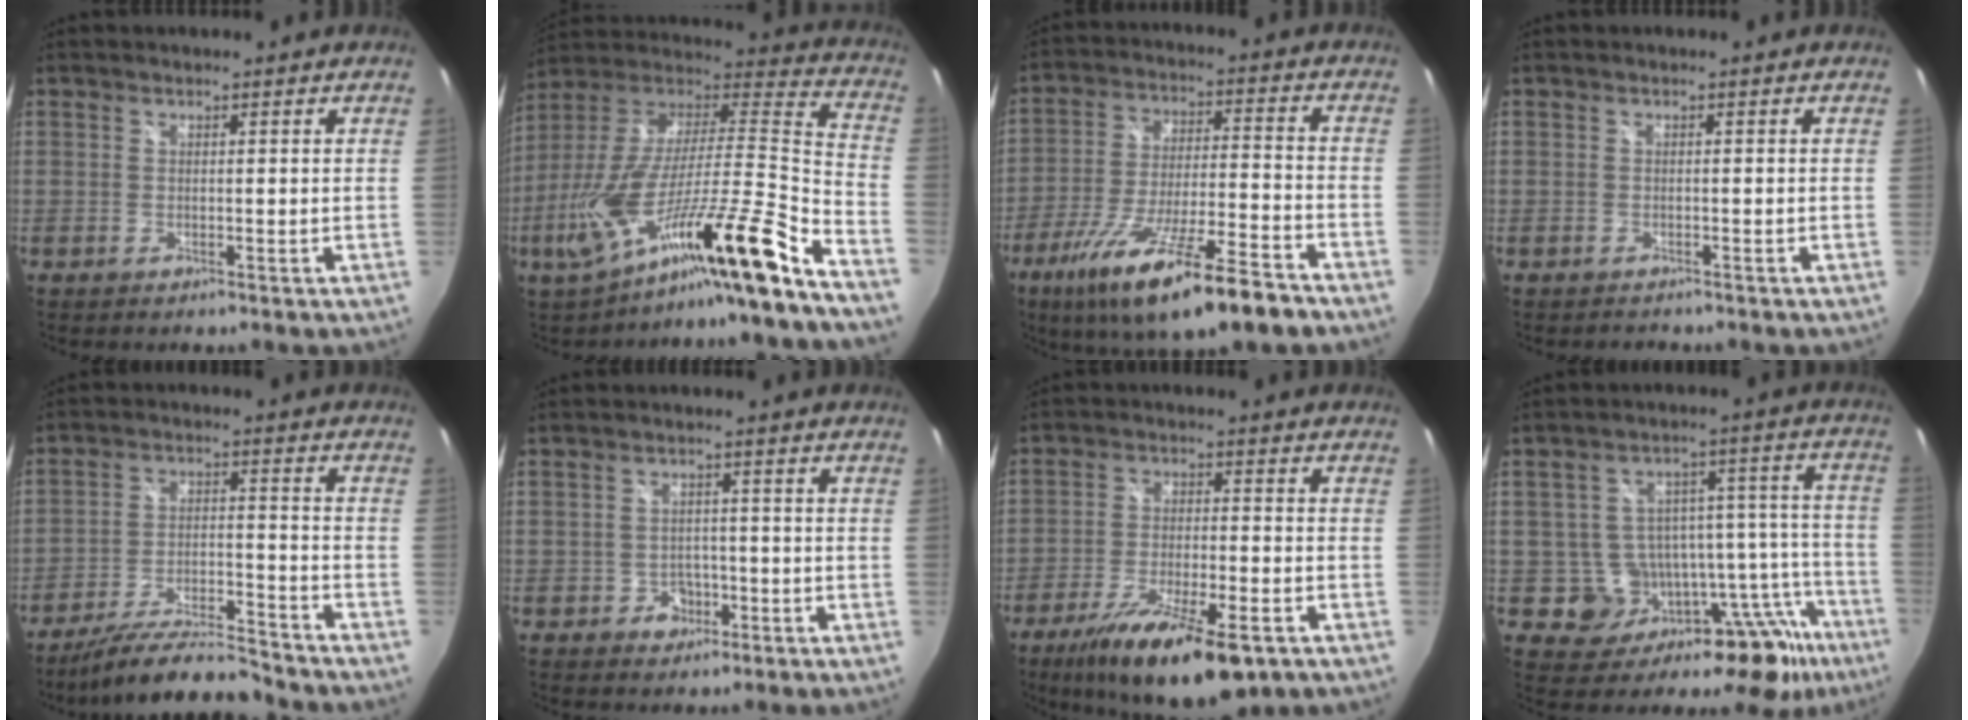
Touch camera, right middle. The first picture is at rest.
{"total": 24.5, "force": [-15.8, -0.4, 18.8], "torque": [-0.281, -0.046, -0.281]}
{"total": 19.7, "force": [-13.2, 3.1, 14.3], "torque": [-0.264, -0.050, -0.218]}
{"total": 1.2, "force": [-1.1, 0.5, -0.1], "torque": [-0.003, 0.000, -0.016]}
{"total": 15.5, "force": [-14.0, 0.8, 6.6], "torque": [-0.135, -0.024, -0.236]}
{"total": 3.6, "force": [-1.6, 3.1, 0.8], "torque": [-0.024, 0.008, -0.017]}
{"total": 16.9, "force": [-10.8, 5.1, 12.0], "torque": [-0.224, -0.039, -0.175]}
{"total": 19.2, "force": [-12.5, 10.8, 9.8], "torque": [-0.127, 0.021, -0.155]}